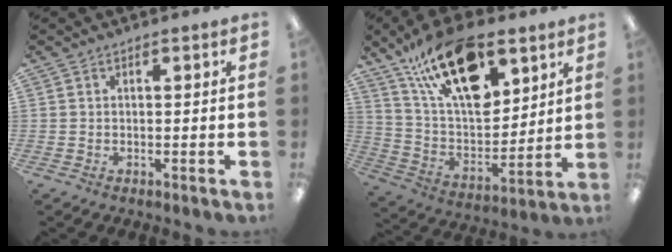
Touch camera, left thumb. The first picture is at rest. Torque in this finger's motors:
{"motor_torque": [0.60, 0.63, 1.36, -1.41, 0.28]}